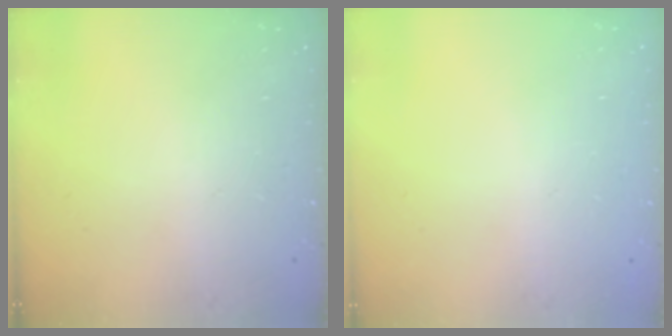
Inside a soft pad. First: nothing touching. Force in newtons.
{"total": 0.0}